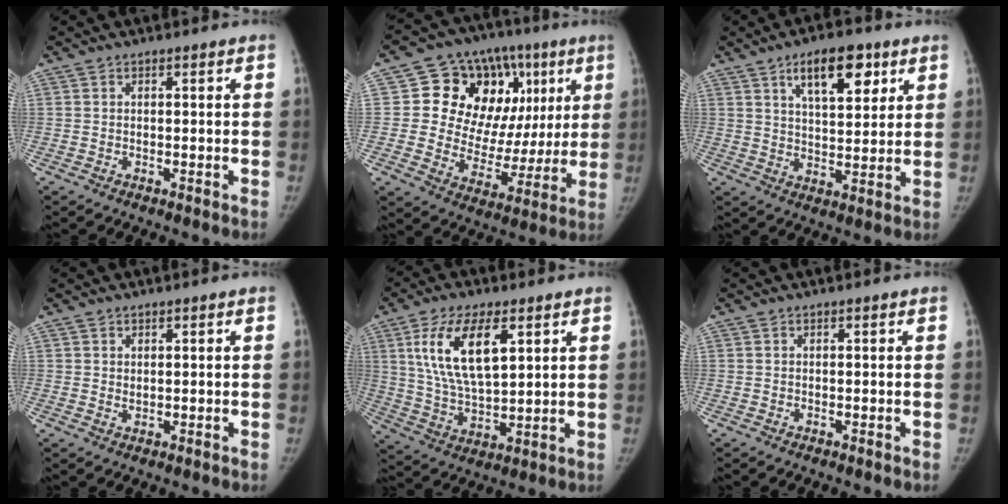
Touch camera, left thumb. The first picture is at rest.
{"total": 21.8, "force": [6.4, 15.9, 13.4], "torque": [-0.119, 0.022, 0.106]}
{"total": 11.2, "force": [5.8, 5.0, 8.2], "torque": [-0.100, -0.026, 0.093]}
{"total": 1.0, "force": [0.5, 0.8, 0.4], "torque": [0.001, -0.004, 0.009]}
{"total": 14.5, "force": [5.5, 6.5, 11.8], "torque": [-0.213, -0.019, 0.111]}
{"total": 0.0}